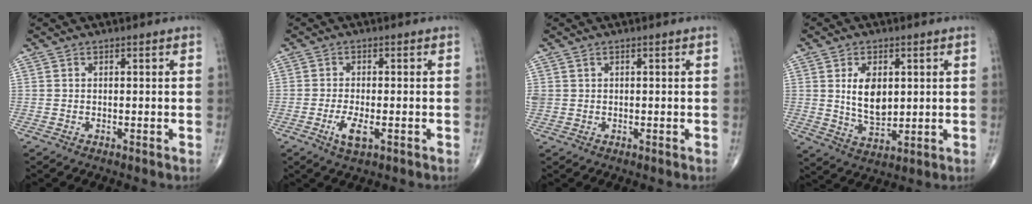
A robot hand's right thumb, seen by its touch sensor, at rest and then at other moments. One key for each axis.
{"total": 4.4, "fx": -1.6, "fy": 1.5, "fz": 3.8, "tx": -0.076, "ty": -0.004, "tz": -0.027}
{"total": 1.4, "fx": 0.5, "fy": 1.2, "fz": 0.4, "tx": -0.003, "ty": 0.000, "tz": 0.010}
{"total": 10.2, "fx": 1.9, "fy": 6.0, "fz": 8.0, "tx": -0.126, "ty": -0.020, "tz": 0.045}